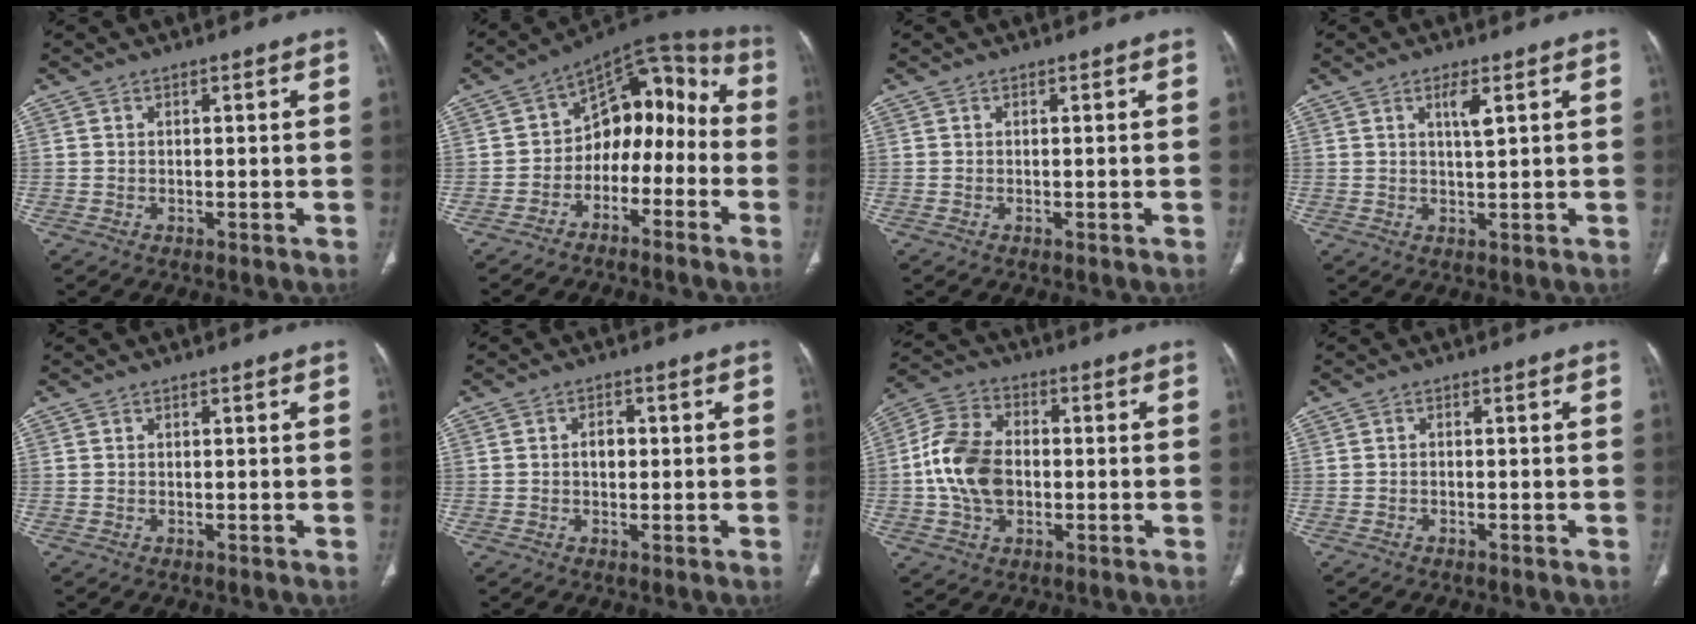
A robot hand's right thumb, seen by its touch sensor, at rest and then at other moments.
{"total": 13.8, "force": [-4.4, 9.5, 9.0], "torque": [-0.077, 0.087, -0.079]}
{"total": 0.0}
{"total": 3.1, "force": [1.3, 0.7, 2.8], "torque": [-0.052, -0.007, 0.024]}
{"total": 0.0}
{"total": 2.6, "force": [0.0, 2.0, 1.8], "torque": [-0.022, 0.008, -0.001]}
{"total": 12.8, "force": [-0.9, 8.8, 9.2], "torque": [-0.171, 0.021, -0.021]}
{"total": 0.7, "force": [-0.5, 0.3, 0.4], "torque": [-0.011, 0.005, -0.008]}